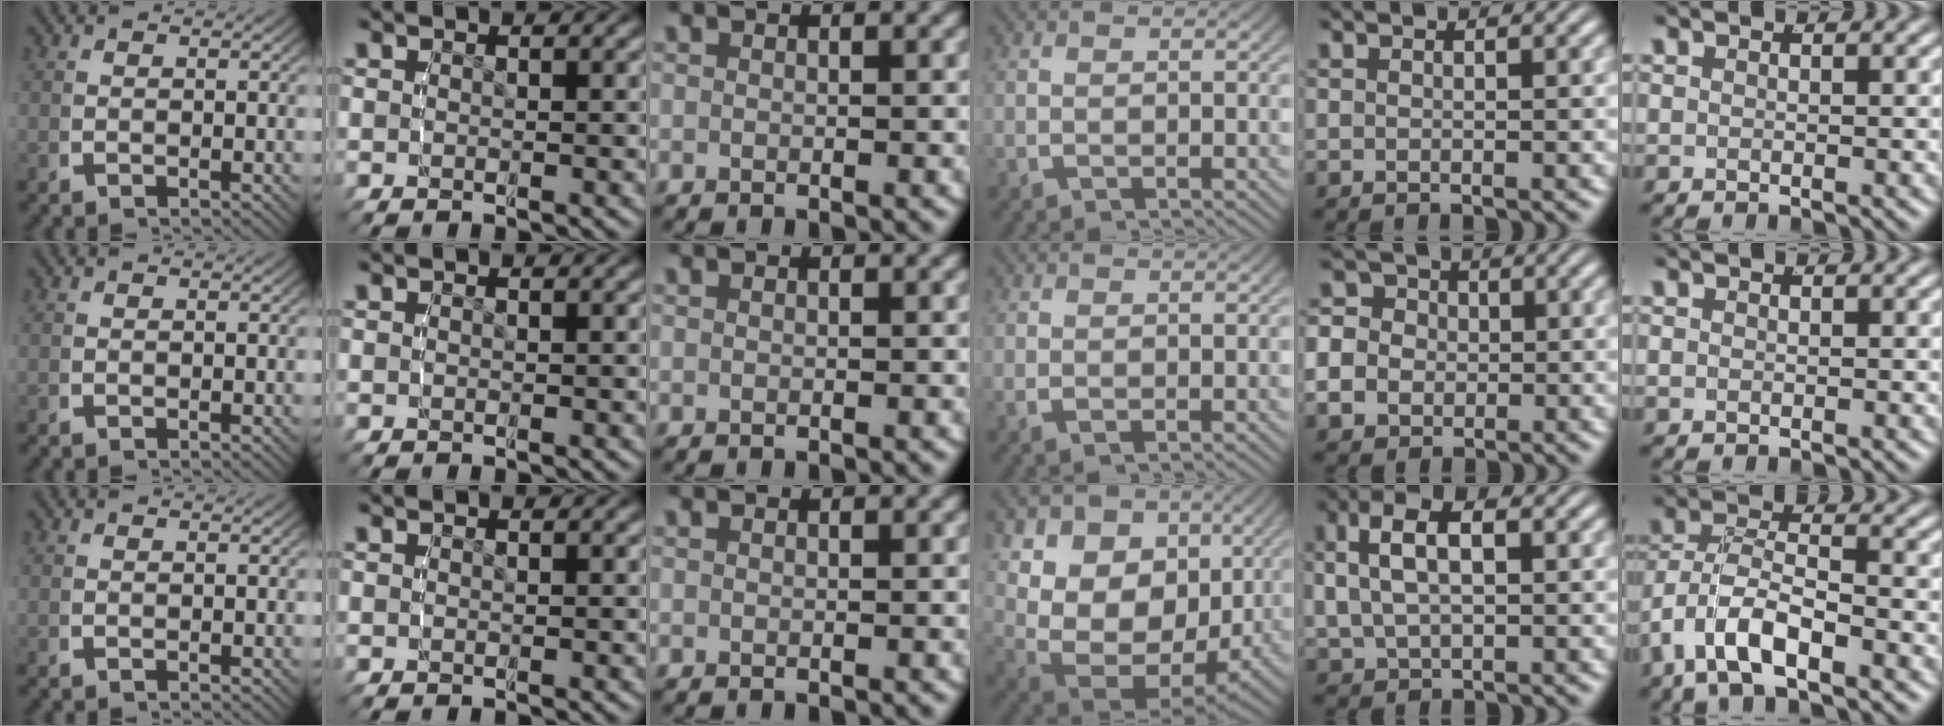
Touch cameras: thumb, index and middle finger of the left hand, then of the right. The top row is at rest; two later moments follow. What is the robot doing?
{"motion": "lift_and_place", "object": "cloth"}